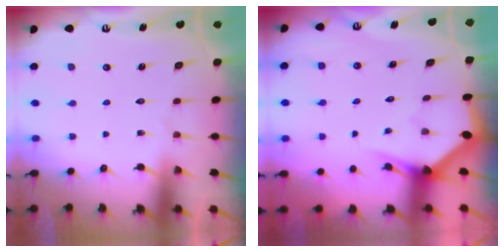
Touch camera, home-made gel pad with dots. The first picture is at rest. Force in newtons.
{"total": 3.0, "press": 3.0, "slide": 0.1}